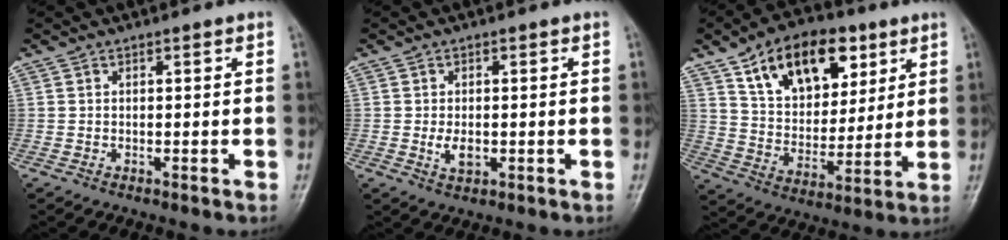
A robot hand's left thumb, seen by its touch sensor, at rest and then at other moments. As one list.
[{"total": 3.5, "force": [-0.6, 2.3, 2.6], "torque": [-0.040, -0.004, -0.008]}, {"total": 18.8, "force": [9.2, 11.5, 11.6], "torque": [-0.137, -0.027, 0.160]}]